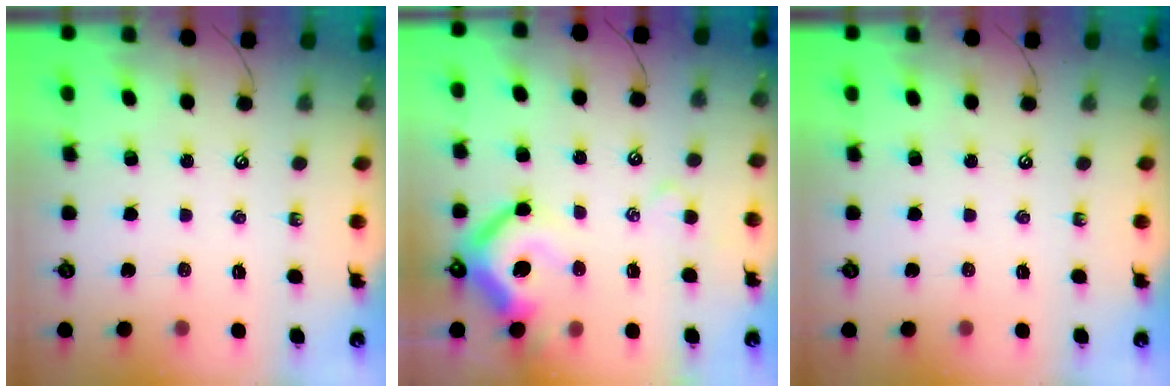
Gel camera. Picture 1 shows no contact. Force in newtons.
{"total": 8.4, "press": 8.2, "slide": 1.6}
{"total": 0.0}